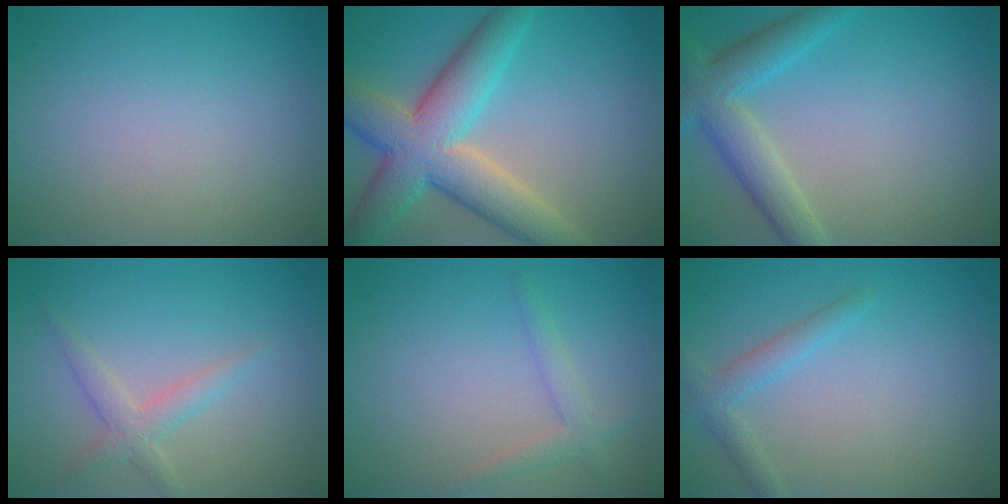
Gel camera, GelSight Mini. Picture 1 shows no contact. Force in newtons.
{"total": 9.1, "press": 9.1, "slide": 0.5}
{"total": 4.8, "press": 4.8, "slide": 0.2}
{"total": 2.2, "press": 2.2, "slide": 0.0}
{"total": 1.8, "press": 1.8, "slide": 0.2}
{"total": 2.1, "press": 2.1, "slide": 0.1}